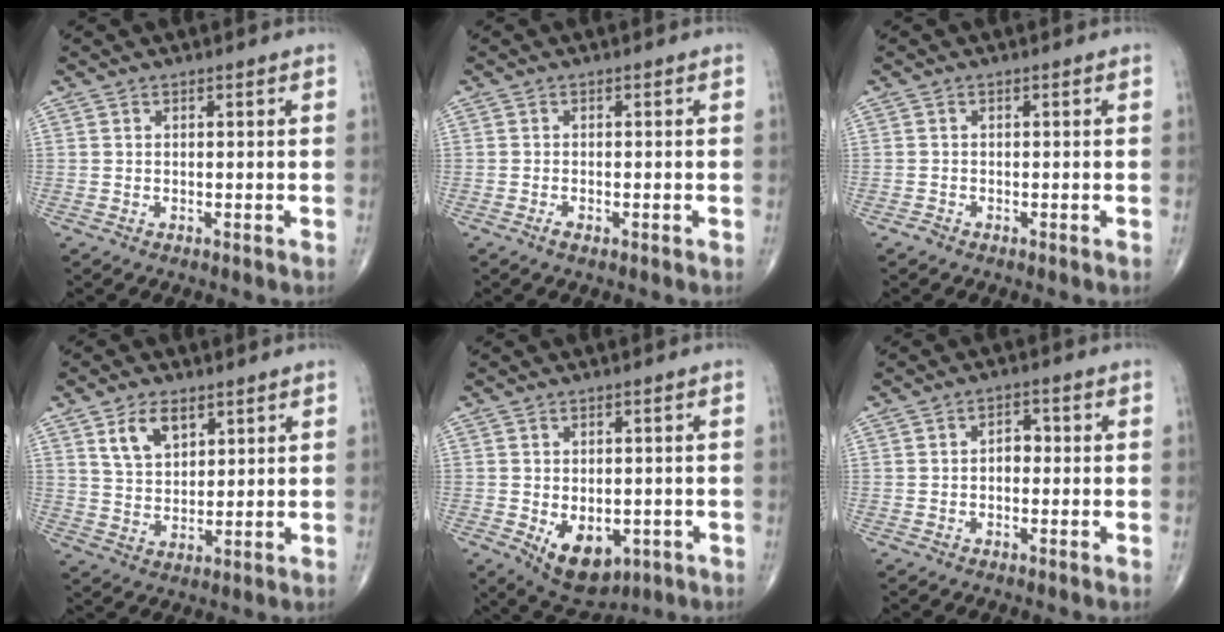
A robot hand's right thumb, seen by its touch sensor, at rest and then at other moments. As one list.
[{"total": 1.1, "force": [-0.6, 0.5, 0.7], "torque": [-0.018, -0.002, -0.015]}, {"total": 0.7, "force": [-0.6, 0.4, 0.0], "torque": [-0.003, 0.000, -0.017]}, {"total": 7.2, "force": [3.8, 4.2, 4.4], "torque": [-0.063, -0.023, 0.076]}, {"total": 9.5, "force": [-2.9, 6.0, 6.8], "torque": [-0.078, -0.005, -0.027]}, {"total": 3.0, "force": [-0.1, 2.0, 2.2], "torque": [-0.024, 0.013, -0.006]}]